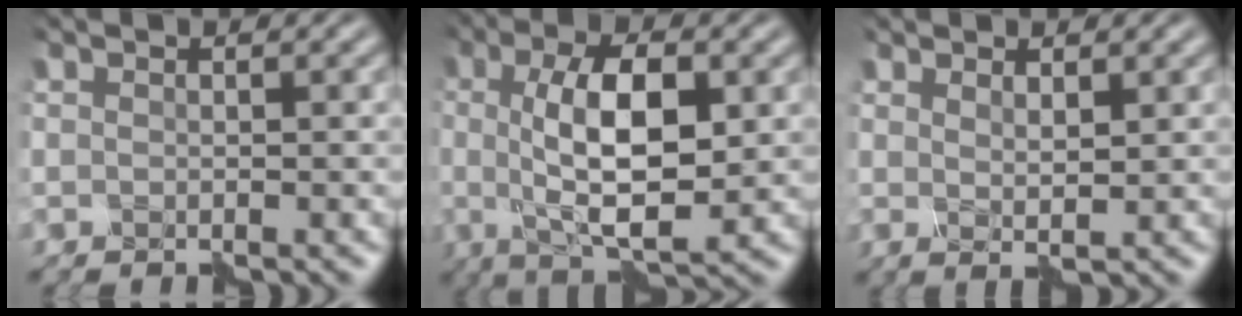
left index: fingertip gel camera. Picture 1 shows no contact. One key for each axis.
{"total": 7.8, "fx": 0.7, "fy": 2.9, "fz": 7.2, "tx": -0.128, "ty": 0.000, "tz": 0.010}
{"total": 1.4, "fx": 1.0, "fy": 0.3, "fz": 0.9, "tx": -0.016, "ty": -0.006, "tz": 0.021}